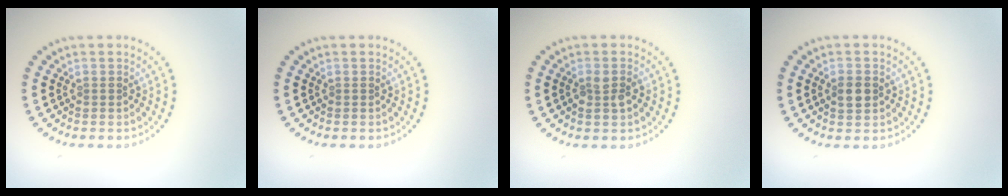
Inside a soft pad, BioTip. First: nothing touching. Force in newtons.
{"total": 0.0}
{"total": 1.6, "press": 1.5, "slide": 0.5}
{"total": 1.9, "press": 1.9, "slide": 0.1}